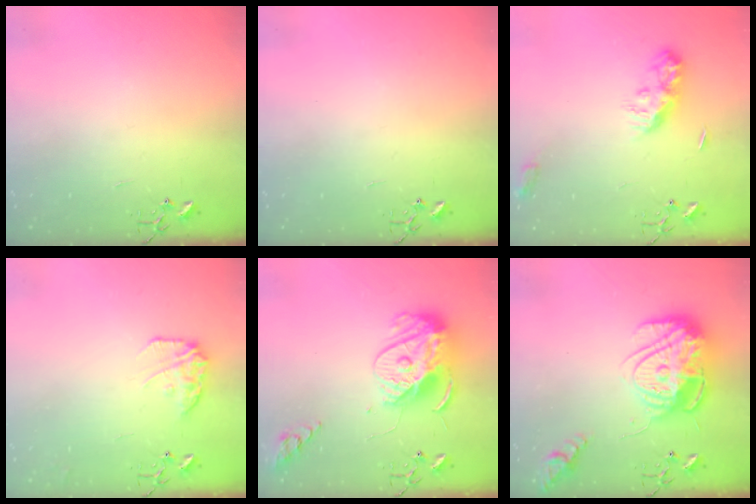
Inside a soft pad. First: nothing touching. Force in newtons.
{"total": 0.0}
{"total": 9.9, "press": 9.9, "slide": 0.2}
{"total": 12.1, "press": 12.0, "slide": 0.6}
{"total": 16.5, "press": 16.4, "slide": 1.3}
{"total": 24.2, "press": 24.1, "slide": 2.0}